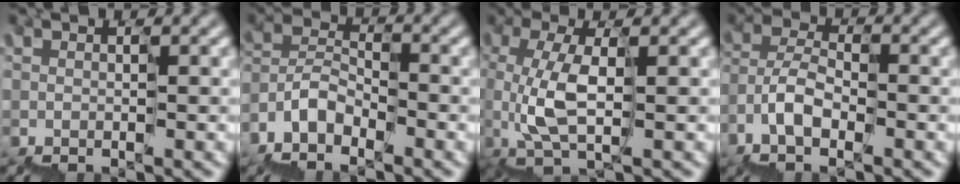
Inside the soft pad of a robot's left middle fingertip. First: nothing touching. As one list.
[{"total": 4.1, "force": [-3.4, 2.0, 1.0], "torque": [-0.021, 0.012, -0.062]}, {"total": 3.1, "force": [0.5, 1.2, 2.9], "torque": [-0.070, 0.004, 0.020]}, {"total": 3.8, "force": [-2.6, 2.0, 1.9], "torque": [-0.041, 0.014, -0.049]}]